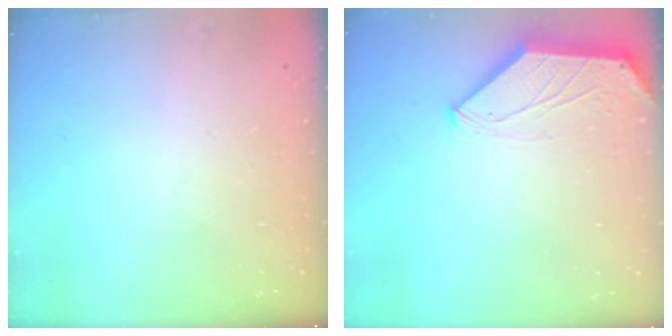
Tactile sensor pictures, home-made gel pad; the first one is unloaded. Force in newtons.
{"total": 0.7, "press": 0.6, "slide": 0.4}